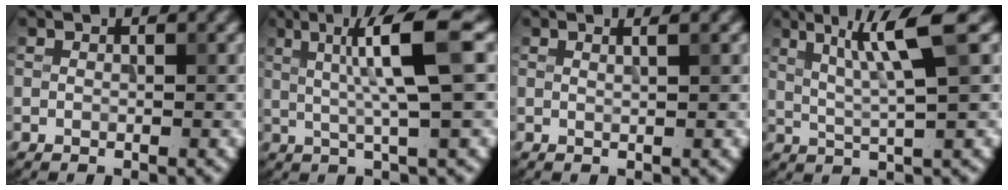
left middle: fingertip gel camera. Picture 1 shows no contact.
{"total": 6.6, "force": [1.5, 0.7, 6.4], "torque": [-0.109, 0.011, 0.025]}
{"total": 1.7, "force": [0.8, 0.7, 1.3], "torque": [-0.008, 0.001, -0.003]}
{"total": 5.5, "force": [2.2, 0.5, 5.0], "torque": [-0.097, 0.000, 0.043]}